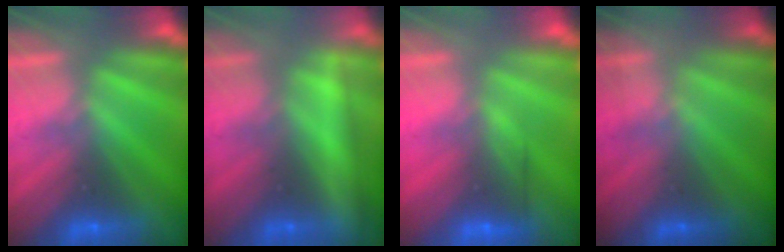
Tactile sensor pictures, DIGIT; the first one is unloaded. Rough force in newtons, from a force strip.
{"total": 2.4}
{"total": 3.0}
{"total": 1.7}